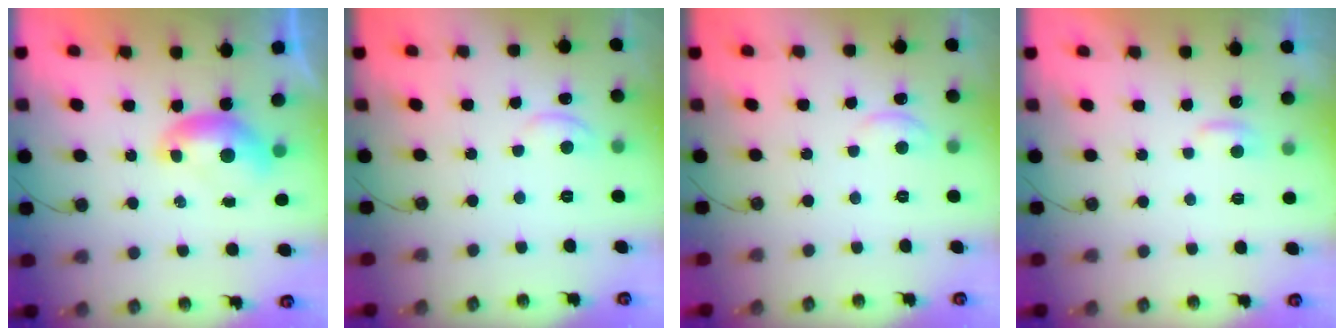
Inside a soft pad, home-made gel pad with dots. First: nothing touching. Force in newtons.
{"total": 1.4, "press": 1.4, "slide": 0.5}
{"total": 2.0, "press": 2.0, "slide": 0.3}
{"total": 2.0, "press": 2.0, "slide": 0.3}